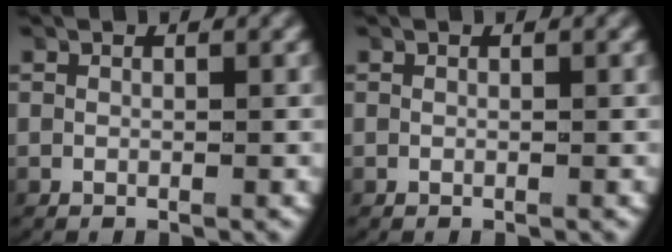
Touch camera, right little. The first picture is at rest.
{"total": 0.0}